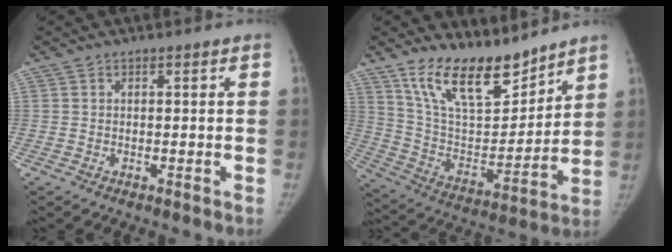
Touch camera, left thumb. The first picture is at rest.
{"total": 17.8, "force": [13.6, 7.1, 9.0], "torque": [-0.114, -0.082, 0.252]}